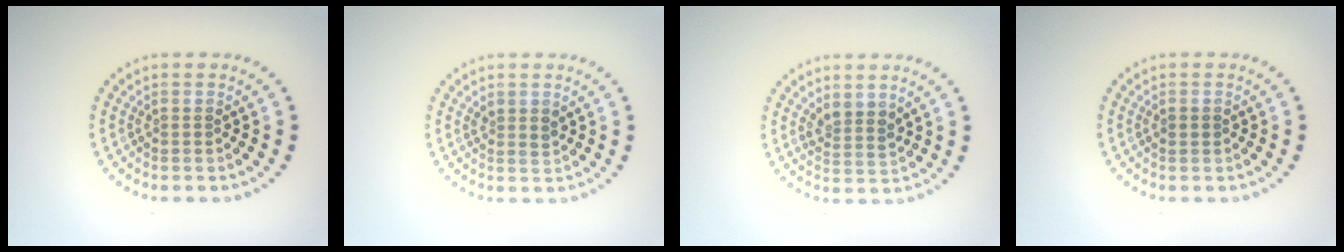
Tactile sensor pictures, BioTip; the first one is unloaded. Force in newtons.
{"total": 1.1, "press": 0.9, "slide": 0.5}
{"total": 2.0, "press": 1.6, "slide": 1.2}
{"total": 0.9, "press": 0.9, "slide": 0.1}